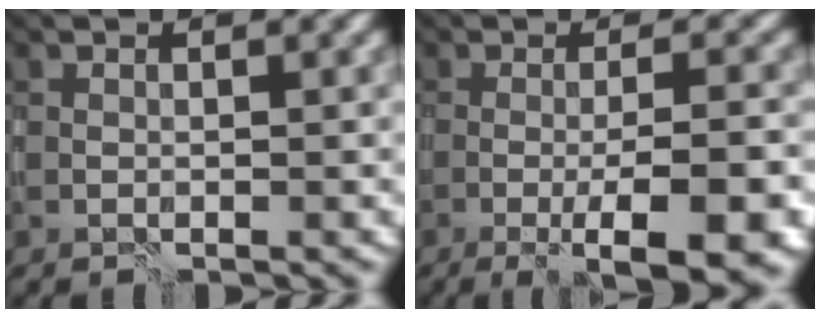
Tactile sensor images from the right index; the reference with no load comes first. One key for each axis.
{"total": 7.5, "fx": -2.8, "fy": 1.7, "fz": 6.8, "tx": -0.084, "ty": -0.007, "tz": -0.039}